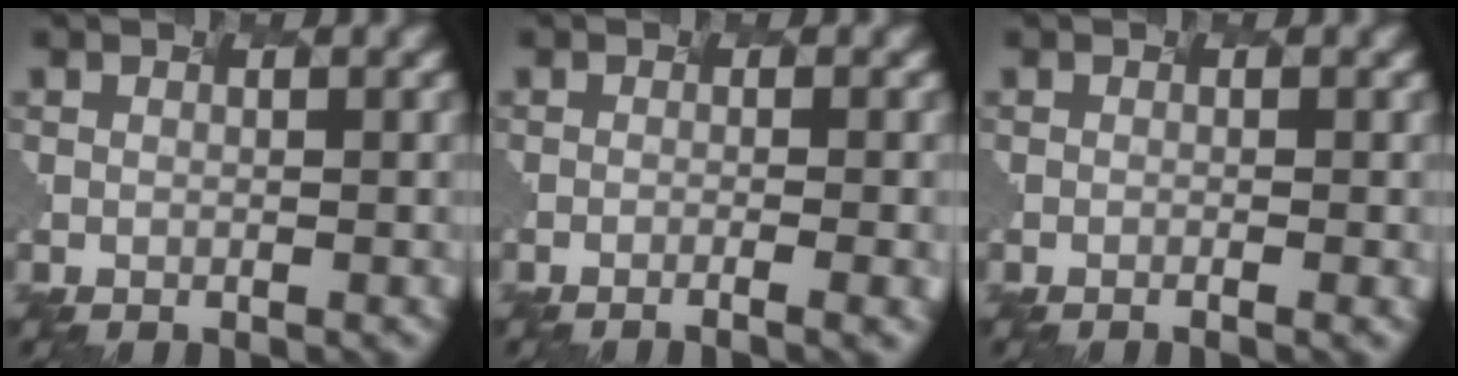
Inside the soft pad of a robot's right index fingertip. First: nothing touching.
{"total": 3.1, "force": [-1.4, 0.6, 2.7], "torque": [-0.028, -0.005, -0.002]}
{"total": 0.8, "force": [-0.5, -0.1, 0.6], "torque": [-0.007, -0.001, -0.003]}